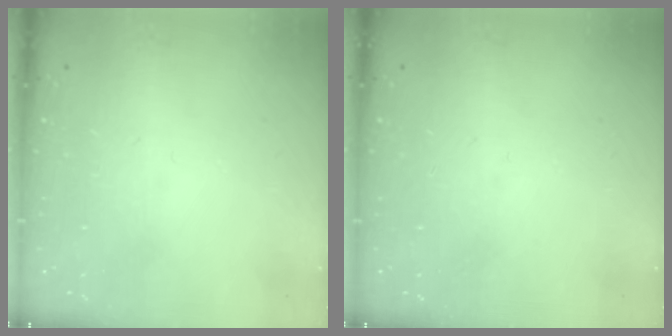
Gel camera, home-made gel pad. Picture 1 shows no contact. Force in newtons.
{"total": 0.0}